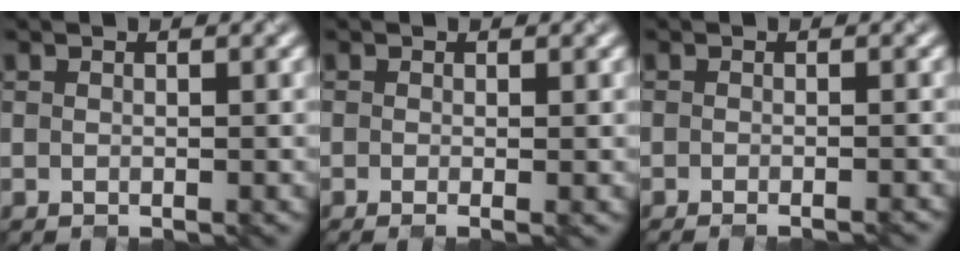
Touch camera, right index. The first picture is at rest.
{"total": 0.9, "force": [-0.2, 0.1, 0.9], "torque": [-0.014, -0.003, -0.007]}
{"total": 1.5, "force": [-1.2, 0.1, 0.8], "torque": [-0.006, -0.003, -0.017]}